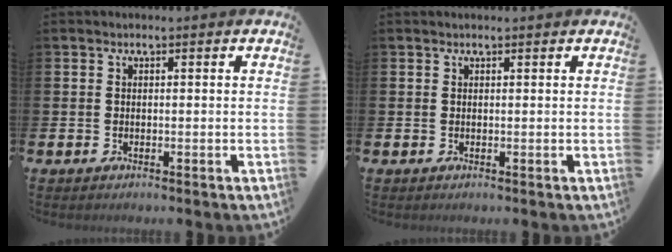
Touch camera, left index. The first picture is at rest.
{"total": 0.0}